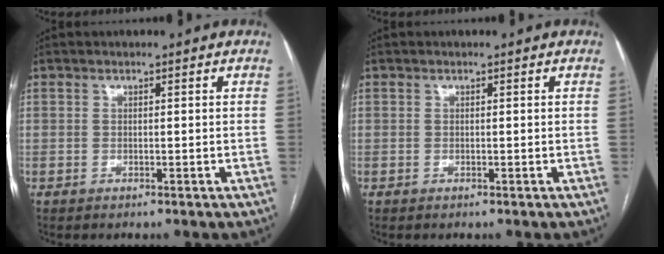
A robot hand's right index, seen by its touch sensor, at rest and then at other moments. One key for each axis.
{"total": 0.0}